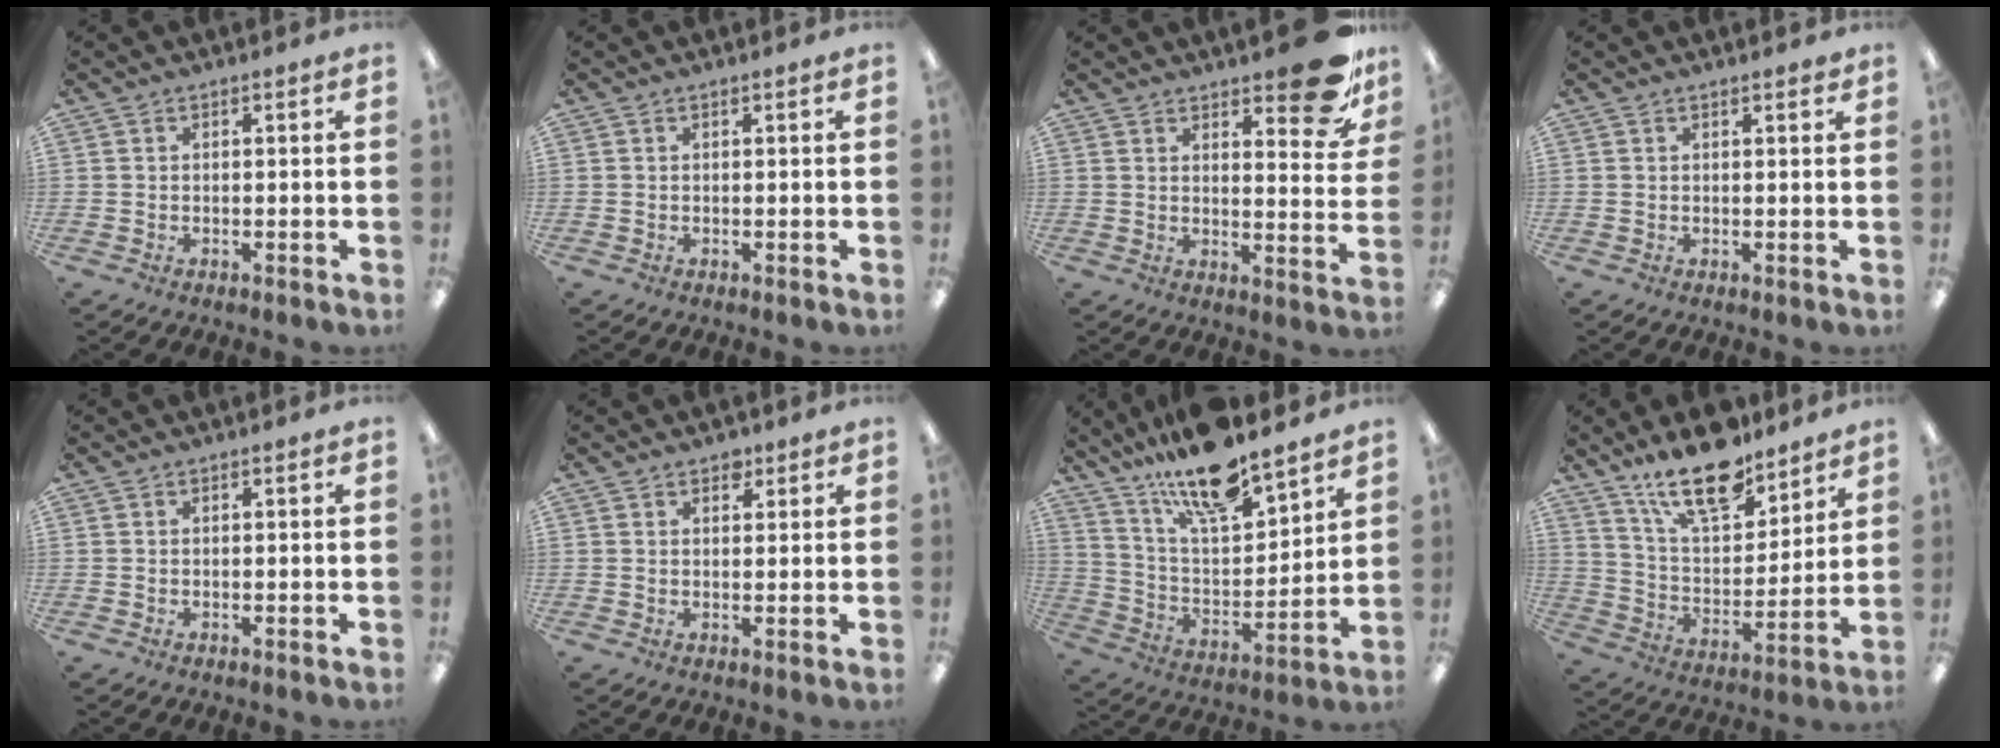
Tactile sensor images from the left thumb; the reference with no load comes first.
{"total": 0.0}
{"total": 13.4, "force": [9.5, 4.5, 8.3], "torque": [-0.093, -0.065, 0.156]}
{"total": 1.1, "force": [1.0, 0.2, 0.5], "torque": [-0.002, -0.003, 0.017]}
{"total": 0.0}
{"total": 2.5, "force": [1.9, 1.4, 0.8], "torque": [-0.001, -0.006, 0.032]}
{"total": 17.1, "force": [14.6, 4.1, 7.9], "torque": [-0.155, -0.094, 0.255]}
{"total": 18.6, "force": [14.2, 7.0, 9.8], "torque": [-0.172, -0.078, 0.246]}